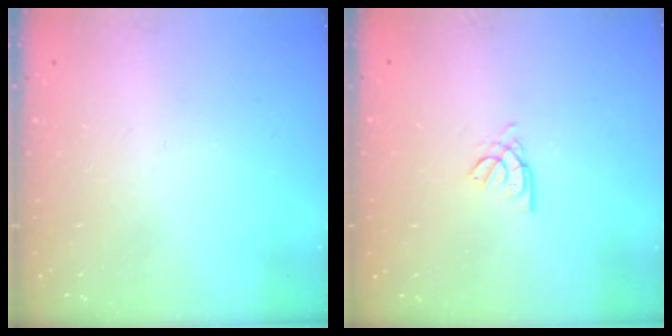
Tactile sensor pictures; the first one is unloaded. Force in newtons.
{"total": 2.2, "press": 2.2, "slide": 0.6}